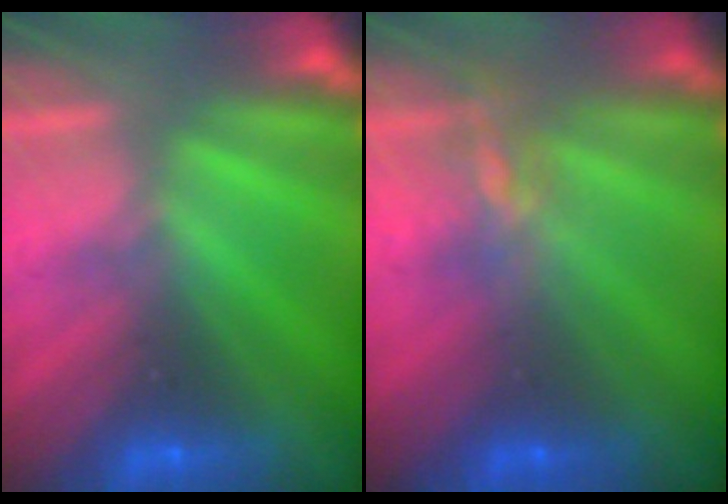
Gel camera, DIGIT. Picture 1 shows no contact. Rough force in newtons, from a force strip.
{"total": 4.9}